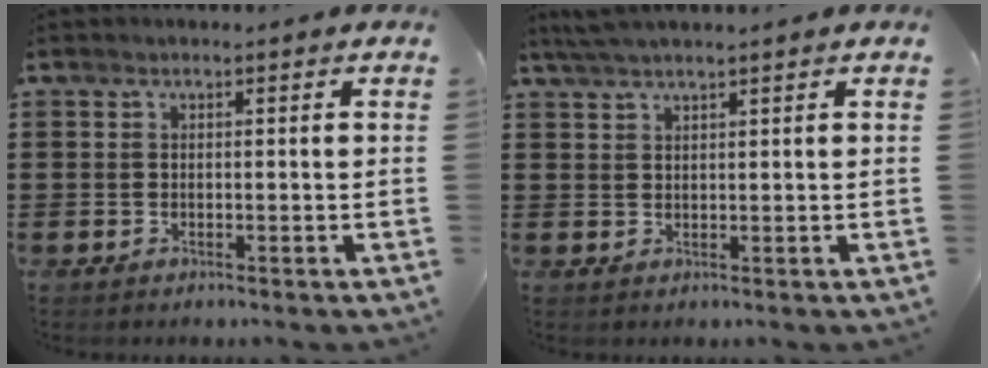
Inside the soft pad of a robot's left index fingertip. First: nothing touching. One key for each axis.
{"total": 2.3, "fx": 2.0, "fy": -0.1, "fz": 1.2, "tx": -0.028, "ty": 0.002, "tz": 0.037}